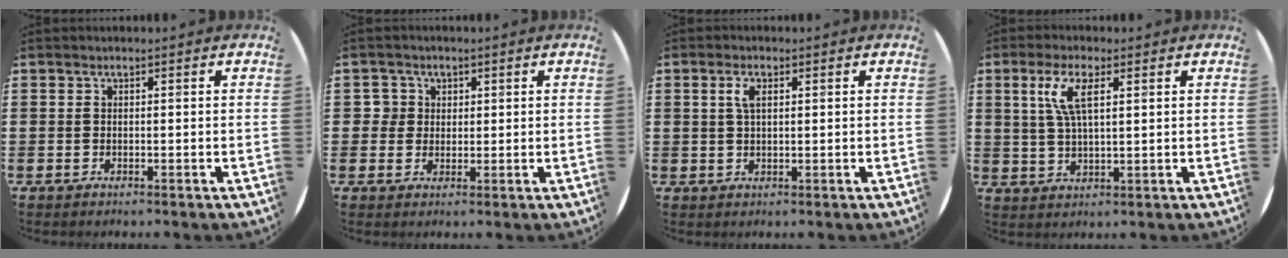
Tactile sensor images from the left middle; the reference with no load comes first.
{"total": 2.6, "force": [1.0, 2.4, 0.4], "torque": [-0.010, 0.006, 0.016]}
{"total": 2.5, "force": [1.0, 1.0, 2.1], "torque": [-0.046, 0.006, 0.017]}
{"total": 5.8, "force": [2.8, 1.6, 4.9], "torque": [-0.104, 0.010, 0.046]}